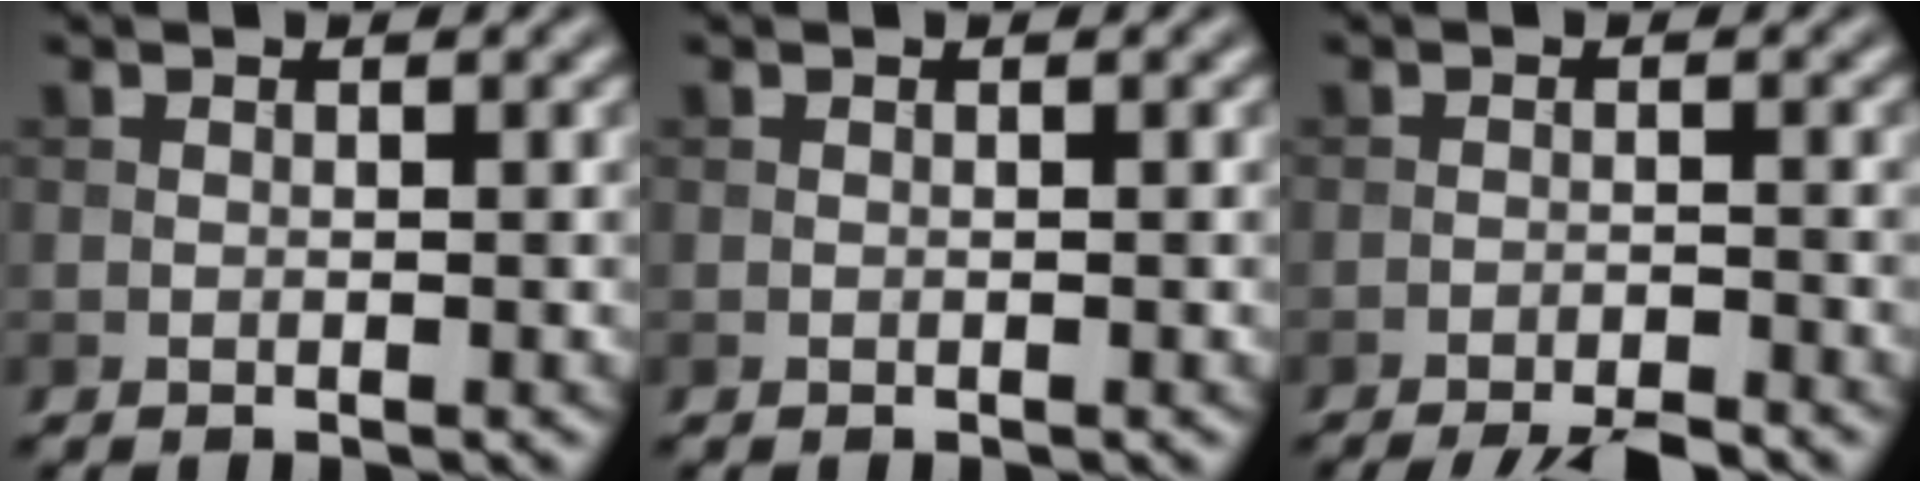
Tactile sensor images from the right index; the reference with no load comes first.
{"total": 0.0}
{"total": 5.4, "force": [-4.7, 0.7, 2.7], "torque": [-0.045, -0.012, -0.075]}